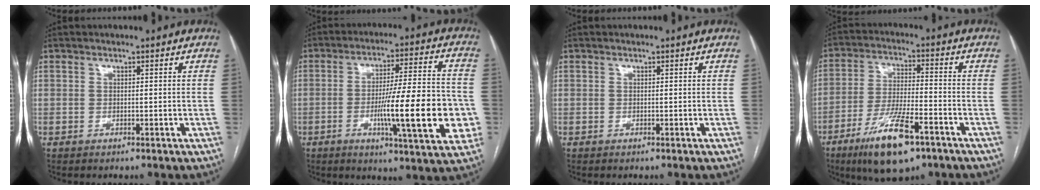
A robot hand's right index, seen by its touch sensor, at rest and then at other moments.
{"total": 17.6, "force": [-4.0, 1.9, 17.1], "torque": [-0.239, 0.000, -0.056]}
{"total": 0.0}
{"total": 13.1, "force": [-7.7, 3.0, 10.2], "torque": [-0.196, -0.018, -0.130]}